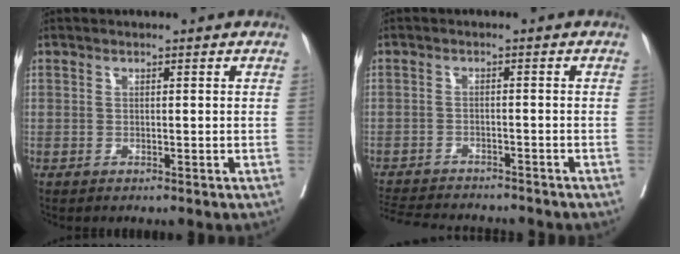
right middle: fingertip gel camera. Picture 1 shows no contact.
{"total": 12.1, "force": [-11.2, 2.3, 4.0], "torque": [-0.078, -0.005, -0.159]}